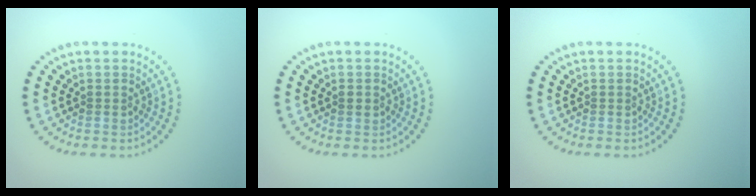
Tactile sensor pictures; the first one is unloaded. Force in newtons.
{"total": 0.7, "press": 0.7, "slide": 0.1}
{"total": 0.0}